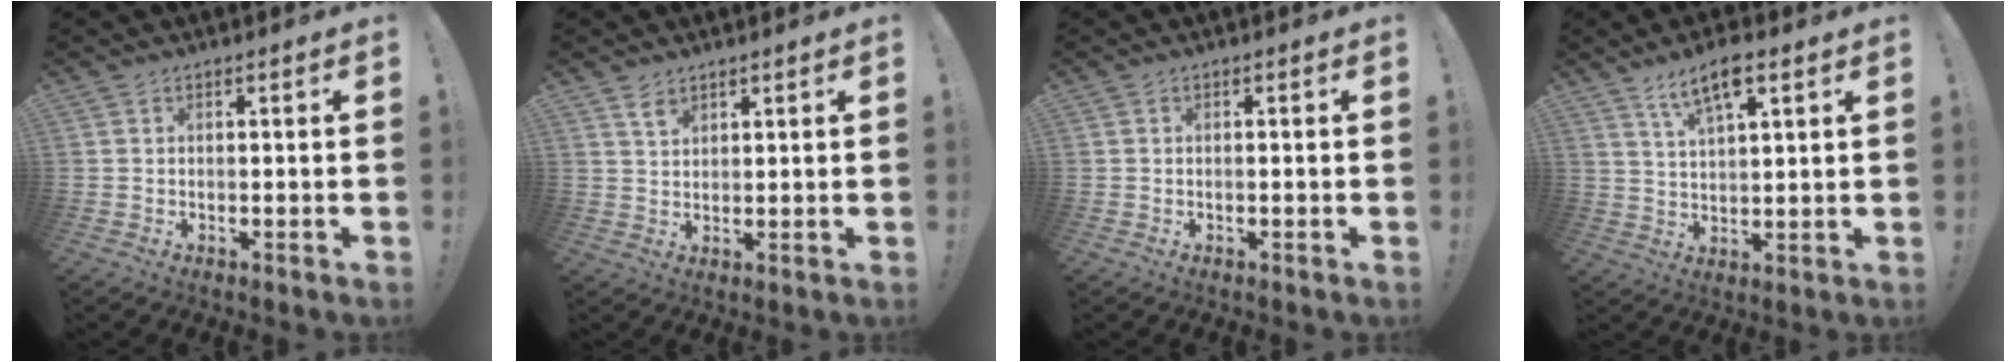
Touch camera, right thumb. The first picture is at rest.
{"total": 3.6, "force": [2.5, 1.8, 1.8], "torque": [-0.017, -0.016, 0.043]}
{"total": 0.7, "force": [-0.5, -0.2, 0.4], "torque": [-0.014, 0.001, -0.009]}
{"total": 8.8, "force": [5.4, 2.8, 6.3], "torque": [-0.113, -0.014, 0.095]}